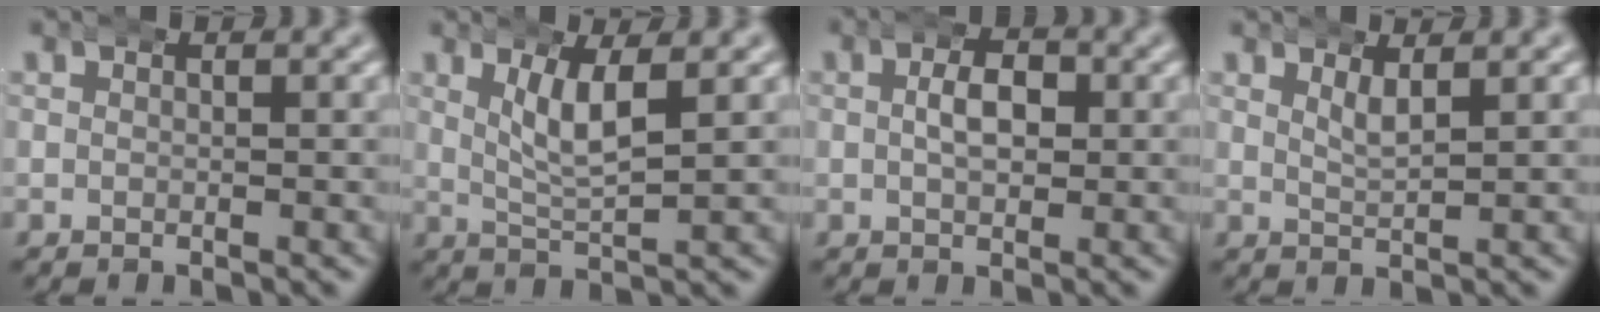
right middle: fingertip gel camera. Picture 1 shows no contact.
{"total": 3.7, "force": [1.5, 0.7, 3.3], "torque": [-0.064, -0.008, 0.034]}
{"total": 3.4, "force": [0.1, 1.8, 2.9], "torque": [-0.029, 0.011, -0.005]}
{"total": 2.0, "force": [1.5, 0.1, 1.4], "torque": [-0.028, -0.007, 0.032]}